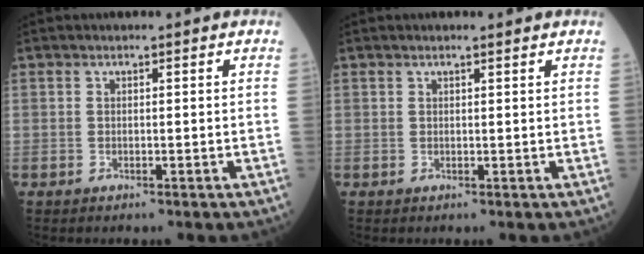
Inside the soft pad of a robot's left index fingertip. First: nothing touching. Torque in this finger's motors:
{"motor_torque": [0.22, -0.10, -0.04, 0.00]}